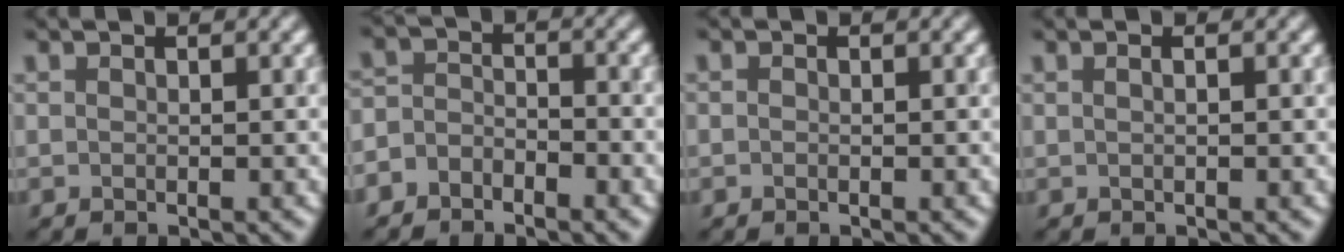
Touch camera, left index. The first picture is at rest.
{"total": 2.4, "force": [-2.2, 1.0, 0.1], "torque": [-0.004, 0.004, -0.045]}
{"total": 0.5, "force": [-0.4, -0.1, -0.3], "torque": [0.004, -0.006, -0.002]}
{"total": 0.9, "force": [0.3, 0.5, 0.6], "torque": [0.008, -0.001, -0.009]}